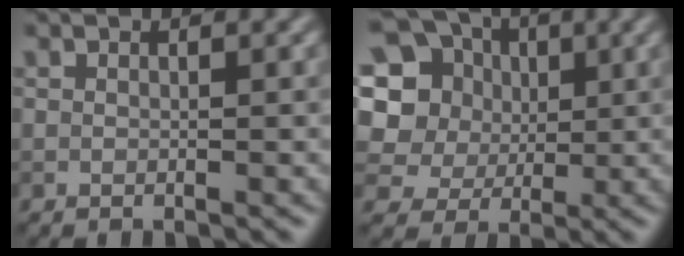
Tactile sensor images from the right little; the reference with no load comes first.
{"total": 14.4, "force": [4.9, 12.2, 5.8], "torque": [-0.173, 0.039, 0.086]}